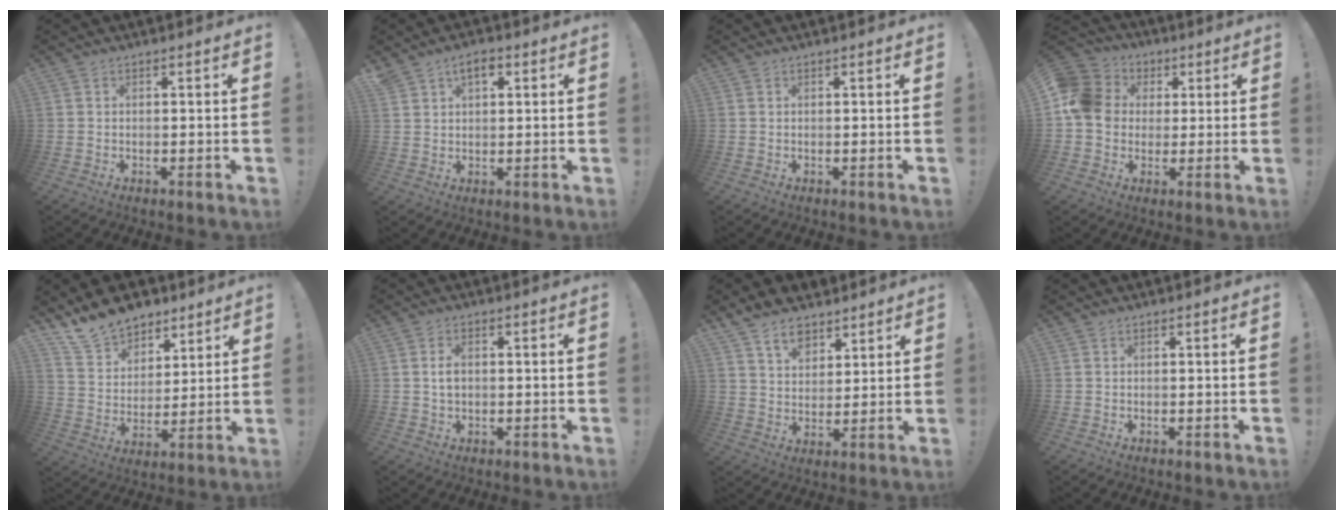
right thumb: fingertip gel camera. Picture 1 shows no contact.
{"total": 4.8, "force": [2.4, 2.7, 3.2], "torque": [-0.053, -0.002, 0.043]}
{"total": 0.0}
{"total": 12.9, "force": [1.7, 11.4, 5.8], "torque": [-0.097, 0.005, 0.036]}
{"total": 13.8, "force": [11.2, 7.5, 2.7], "torque": [-0.061, -0.088, 0.216]}
{"total": 2.8, "force": [0.2, 1.8, 2.1], "torque": [-0.033, 0.004, 0.002]}
{"total": 9.3, "force": [6.6, 5.8, 3.1], "torque": [-0.051, -0.040, 0.126]}
{"total": 0.0}